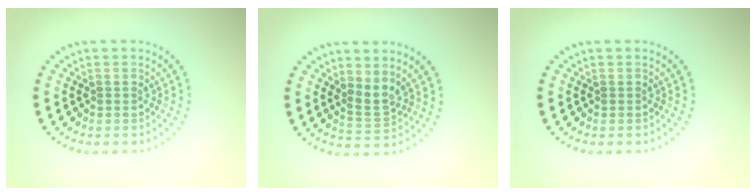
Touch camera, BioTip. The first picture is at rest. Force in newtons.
{"total": 1.9, "press": 1.4, "slide": 1.3}
{"total": 0.0}